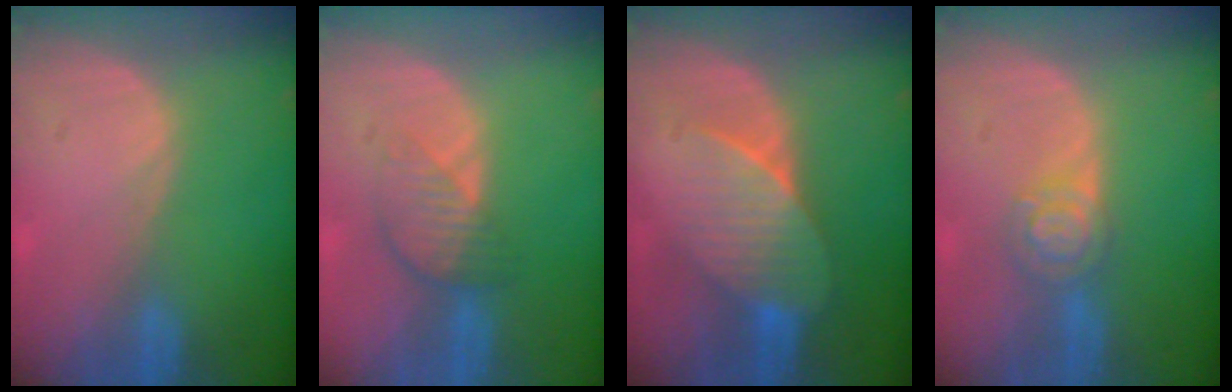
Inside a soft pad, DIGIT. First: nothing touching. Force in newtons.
{"total": 4.4, "press": 3.9, "slide": 2.0}
{"total": 7.4, "press": 6.9, "slide": 2.4}
{"total": 5.0, "press": 4.4, "slide": 2.4}